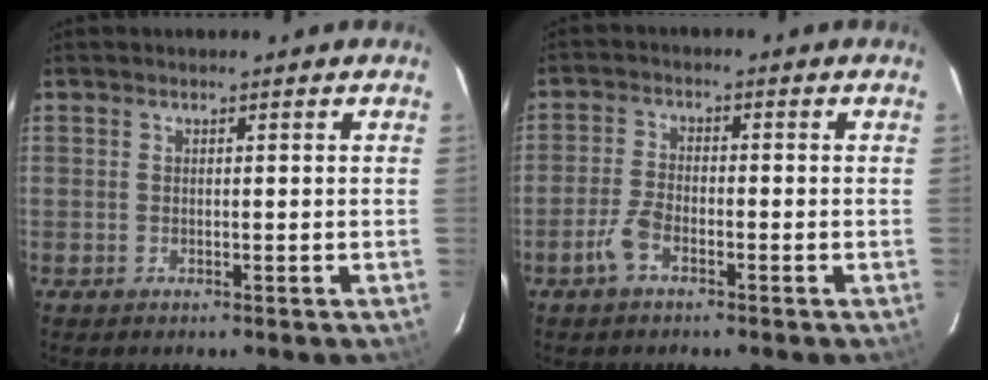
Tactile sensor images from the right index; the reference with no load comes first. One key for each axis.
{"total": 4.1, "fx": -2.7, "fy": 1.6, "fz": 2.7, "tx": -0.073, "ty": 0.002, "tz": -0.054}